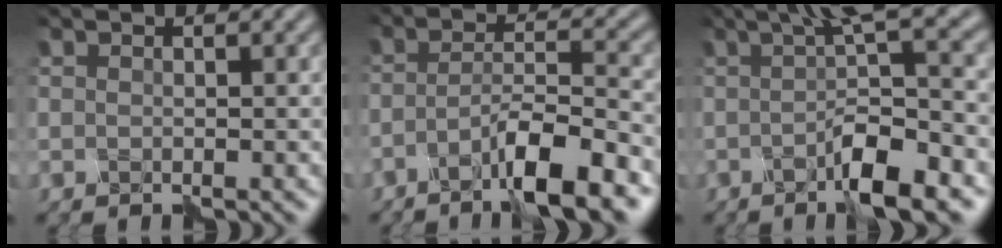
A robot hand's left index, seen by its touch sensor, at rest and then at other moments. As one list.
[{"total": 6.1, "force": [-4.1, 0.5, 4.5], "torque": [-0.074, 0.007, -0.073]}, {"total": 7.5, "force": [-1.0, 1.0, 7.4], "torque": [-0.101, 0.012, -0.023]}]